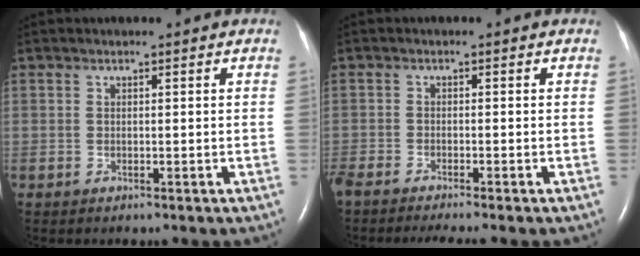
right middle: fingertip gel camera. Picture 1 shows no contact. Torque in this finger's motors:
{"motor_torque": [0.40, -0.47, 0.02, 0.01]}